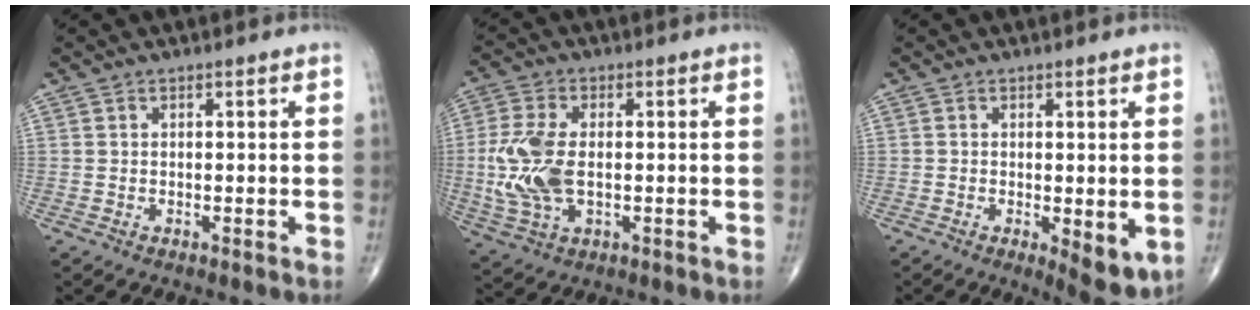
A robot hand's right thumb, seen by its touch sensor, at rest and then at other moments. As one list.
[{"total": 11.5, "force": [-0.6, 6.4, 9.5], "torque": [-0.219, -0.002, -0.010]}, {"total": 6.5, "force": [-1.3, 2.5, 5.8], "torque": [-0.077, -0.018, -0.015]}]